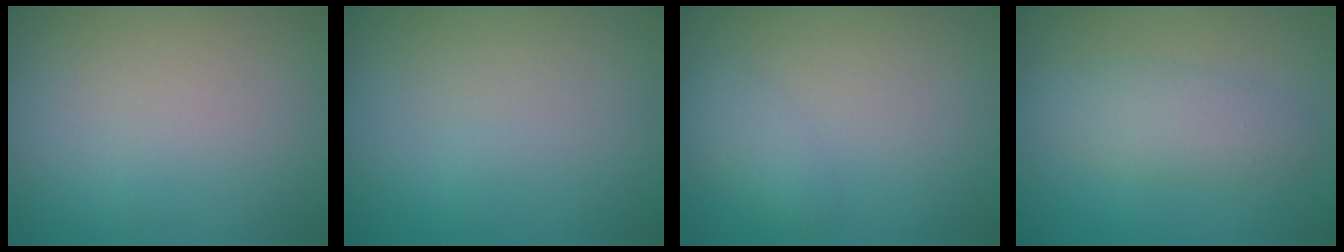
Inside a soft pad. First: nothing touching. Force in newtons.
{"total": 0.0}
{"total": 1.2, "press": 1.2, "slide": 0.1}
{"total": 2.7, "press": 2.7, "slide": 0.0}